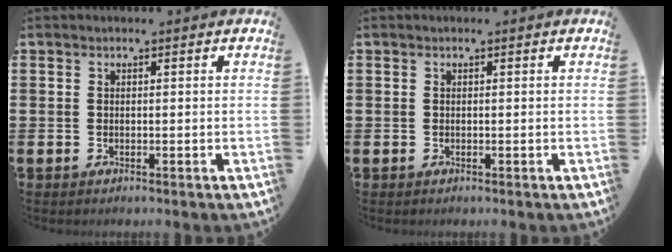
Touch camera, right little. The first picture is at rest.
{"total": 0.0}